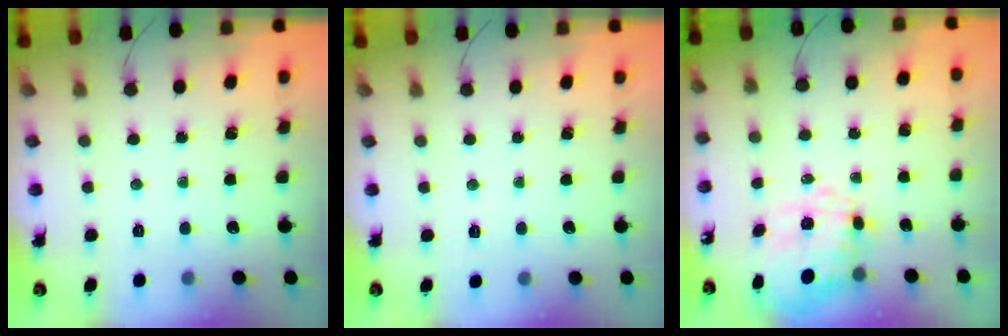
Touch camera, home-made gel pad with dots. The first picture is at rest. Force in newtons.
{"total": 6.3, "press": 6.1, "slide": 1.6}
{"total": 10.4, "press": 10.2, "slide": 2.0}